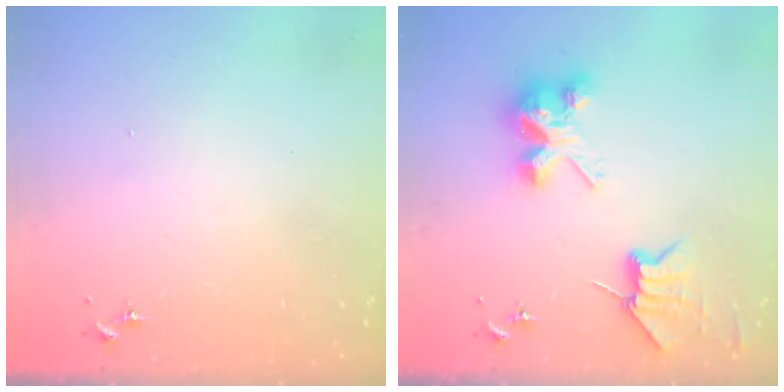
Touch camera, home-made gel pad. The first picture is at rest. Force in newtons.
{"total": 7.9, "press": 7.9, "slide": 0.4}